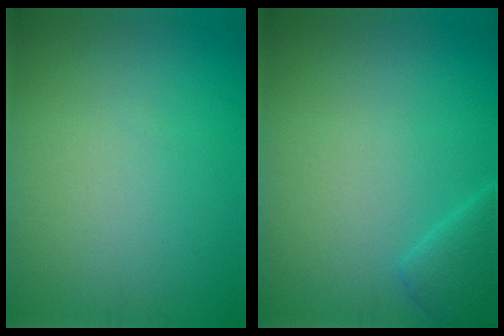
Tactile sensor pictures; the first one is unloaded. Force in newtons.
{"total": 2.0, "press": 2.0, "slide": 0.1}